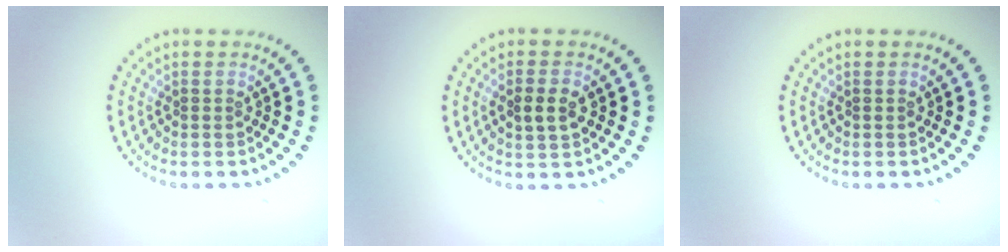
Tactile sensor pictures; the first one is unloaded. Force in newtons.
{"total": 2.4, "press": 2.4, "slide": 0.3}
{"total": 0.0}